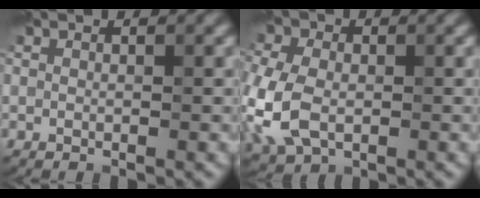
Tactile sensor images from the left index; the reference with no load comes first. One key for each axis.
{"total": 7.6, "fx": -1.4, "fy": 5.4, "fz": 5.1, "tx": -0.152, "ty": -0.013, "tz": -0.027}